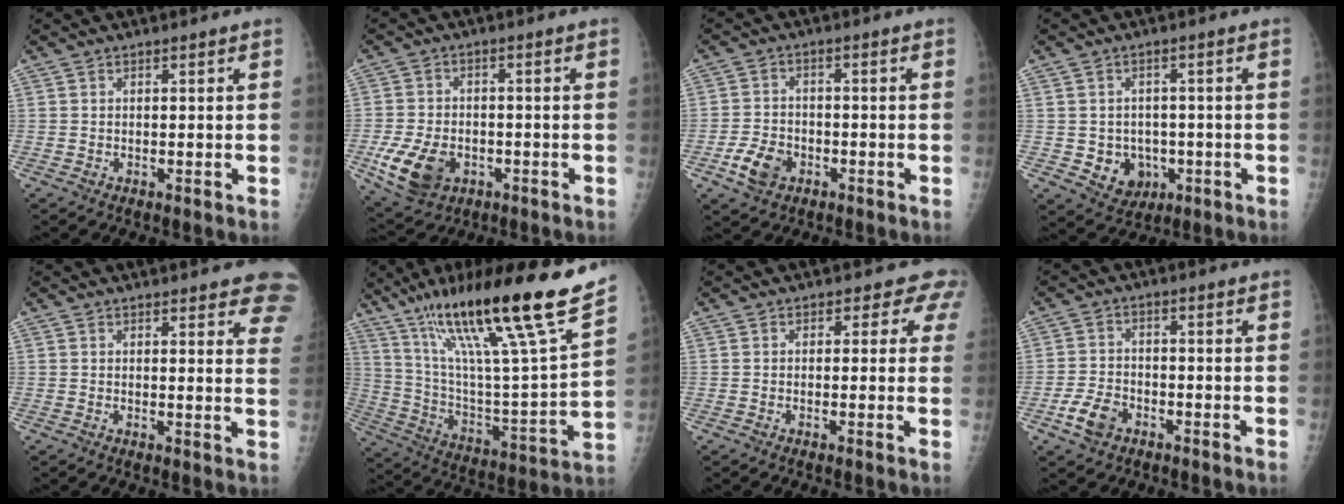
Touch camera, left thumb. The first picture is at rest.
{"total": 10.6, "force": [-3.7, 7.4, 6.6], "torque": [-0.124, 0.008, -0.057]}
{"total": 6.3, "force": [-2.9, 4.5, 3.4], "torque": [-0.056, 0.014, -0.051]}
{"total": 6.8, "force": [-1.5, 5.9, 3.0], "torque": [-0.016, 0.006, -0.010]}
{"total": 10.0, "force": [7.9, 2.8, 5.5], "torque": [-0.025, -0.030, 0.070]}
{"total": 28.5, "force": [18.6, 2.2, 21.4], "torque": [-0.338, -0.056, 0.324]}
{"total": 3.5, "force": [2.3, 2.5, 0.7], "torque": [0.025, -0.008, 0.001]}
{"total": 5.8, "force": [-3.0, 4.0, 2.9], "torque": [-0.052, 0.017, -0.052]}